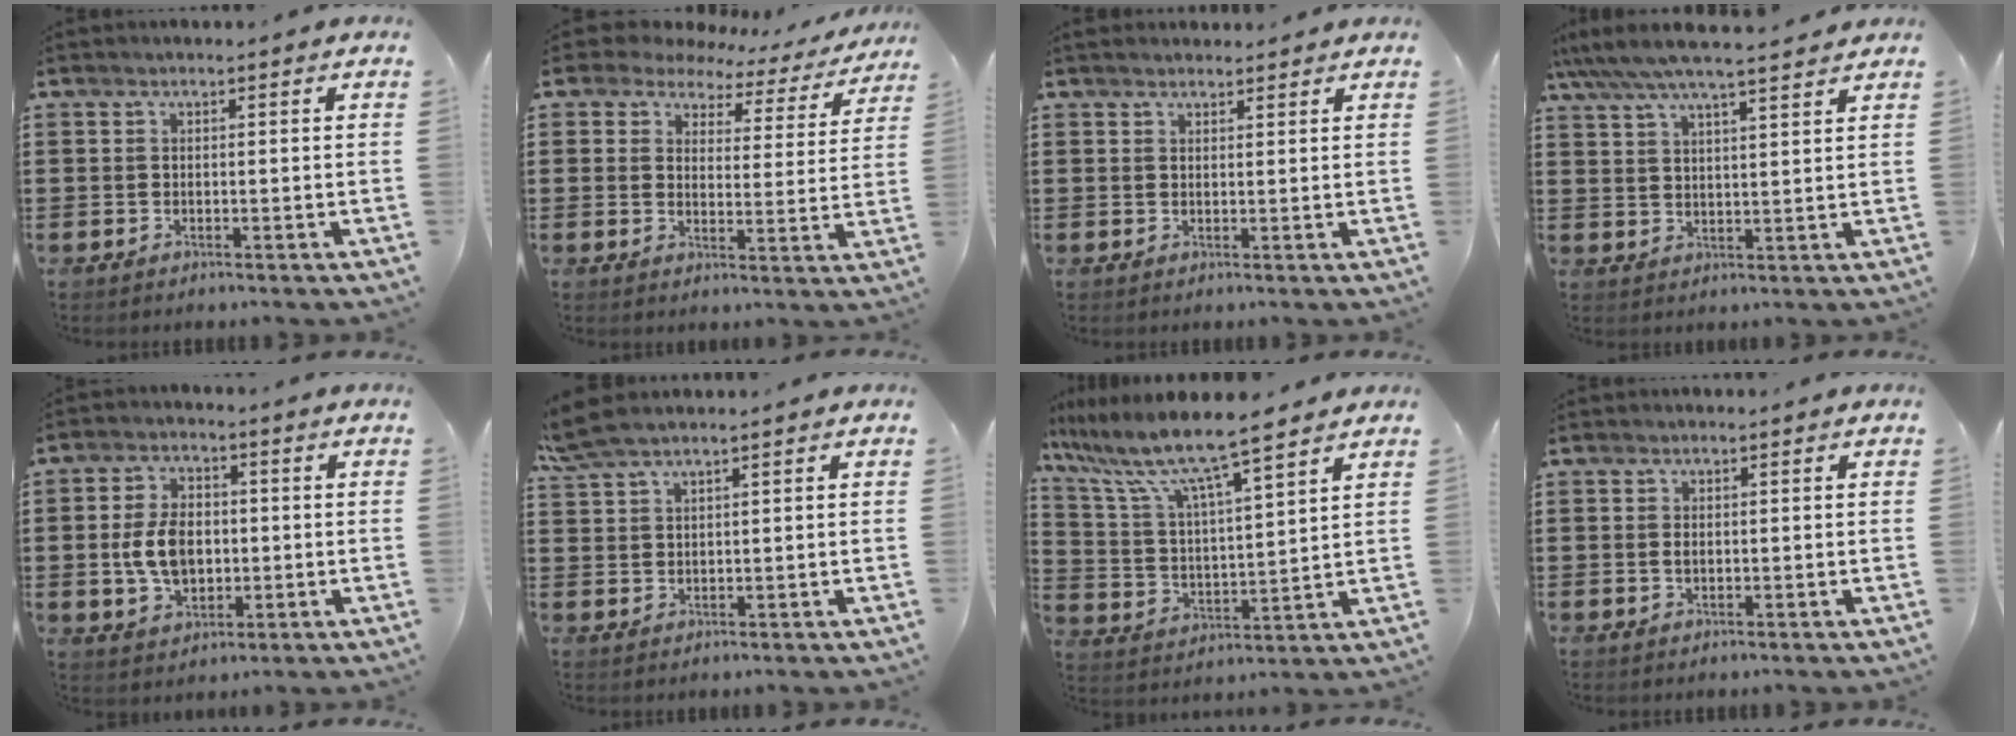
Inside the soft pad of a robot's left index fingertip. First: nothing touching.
{"total": 4.4, "force": [3.6, 2.4, 1.1], "torque": [-0.043, -0.011, 0.060]}
{"total": 1.4, "force": [1.4, 0.4, 0.1], "torque": [-0.004, 0.003, 0.027]}
{"total": 5.7, "force": [5.1, 0.2, 2.6], "torque": [-0.068, -0.021, 0.087]}
{"total": 7.6, "force": [-0.5, 5.0, 5.7], "torque": [-0.129, 0.002, -0.016]}
{"total": 3.8, "force": [2.9, 0.4, 2.4], "torque": [-0.054, 0.002, 0.054]}
{"total": 8.9, "force": [7.8, 0.0, 4.4], "torque": [-0.119, -0.047, 0.128]}
{"total": 0.8, "force": [-0.1, 0.5, 0.7], "torque": [-0.016, 0.001, -0.003]}